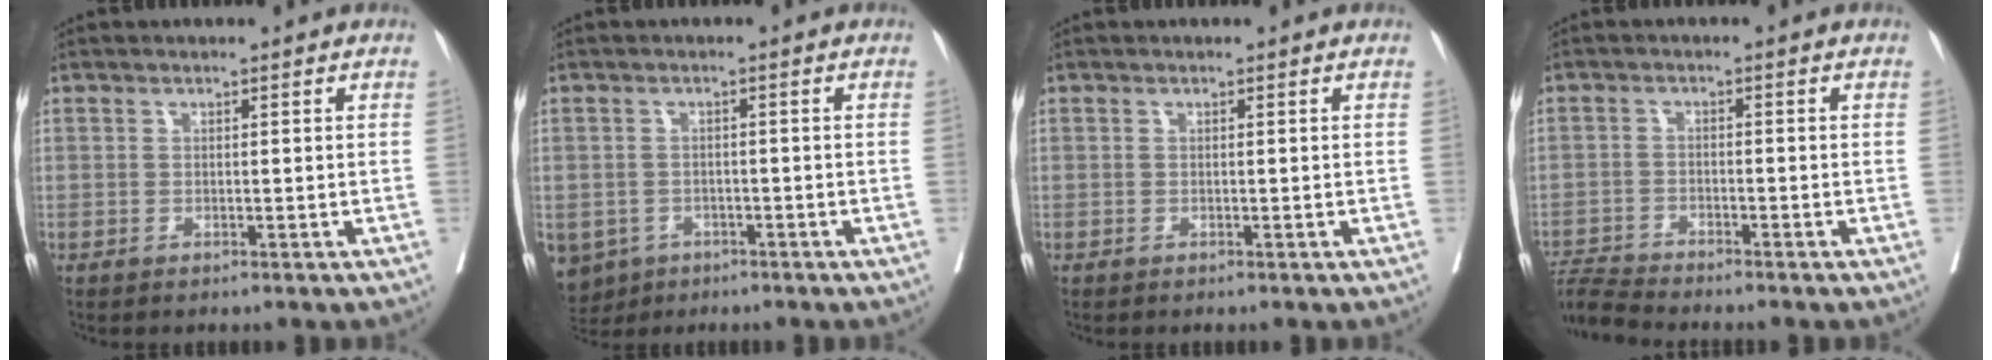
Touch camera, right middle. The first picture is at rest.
{"total": 8.0, "force": [-4.4, 6.2, 2.2], "torque": [-0.060, -0.003, -0.064]}
{"total": 0.0}
{"total": 5.3, "force": [-5.1, -1.2, 0.4], "torque": [-0.011, -0.007, -0.097]}